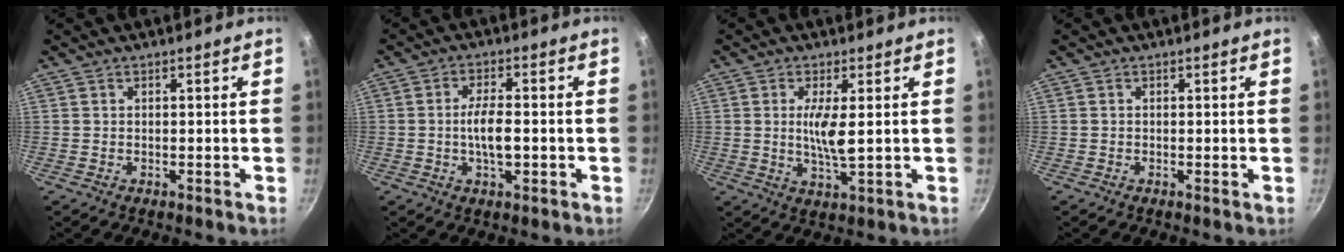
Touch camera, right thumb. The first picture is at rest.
{"total": 6.3, "force": [-0.8, 2.6, 5.6], "torque": [-0.096, 0.011, -0.016]}
{"total": 6.1, "force": [0.7, 1.2, 5.9], "torque": [-0.122, -0.011, 0.017]}
{"total": 0.0}